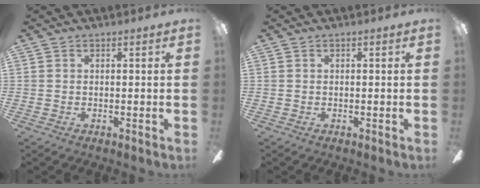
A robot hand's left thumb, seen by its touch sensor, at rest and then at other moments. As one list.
[{"total": 0.0}]